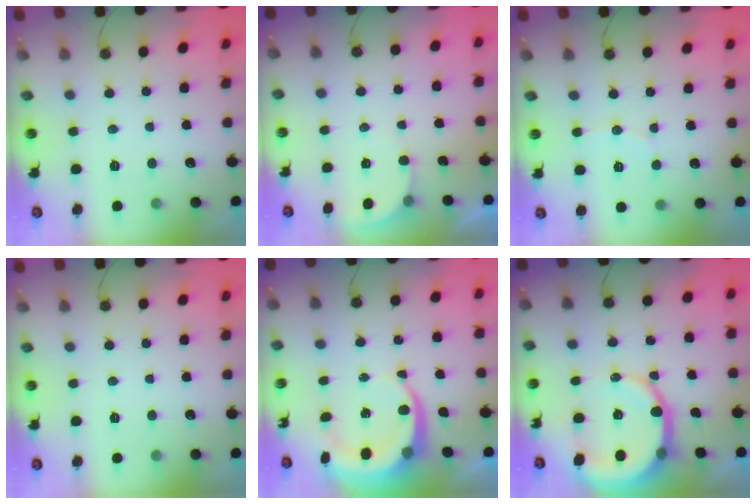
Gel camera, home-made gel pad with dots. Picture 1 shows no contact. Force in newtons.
{"total": 2.7, "press": 2.7, "slide": 0.3}
{"total": 5.1, "press": 4.8, "slide": 1.8}
{"total": 0.0}
{"total": 8.6, "press": 8.4, "slide": 1.5}
{"total": 10.6, "press": 10.5, "slide": 1.3}